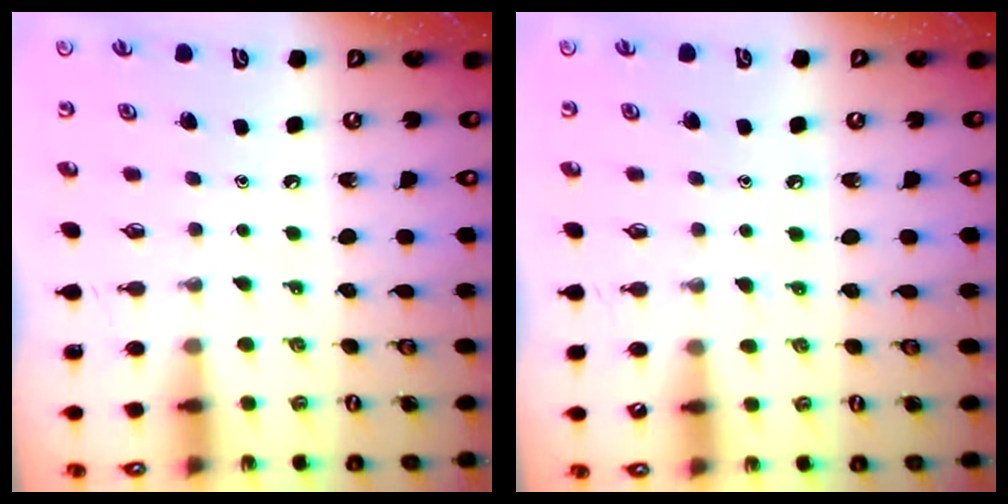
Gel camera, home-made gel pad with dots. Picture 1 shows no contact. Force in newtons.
{"total": 3.6, "press": 3.5, "slide": 0.6}